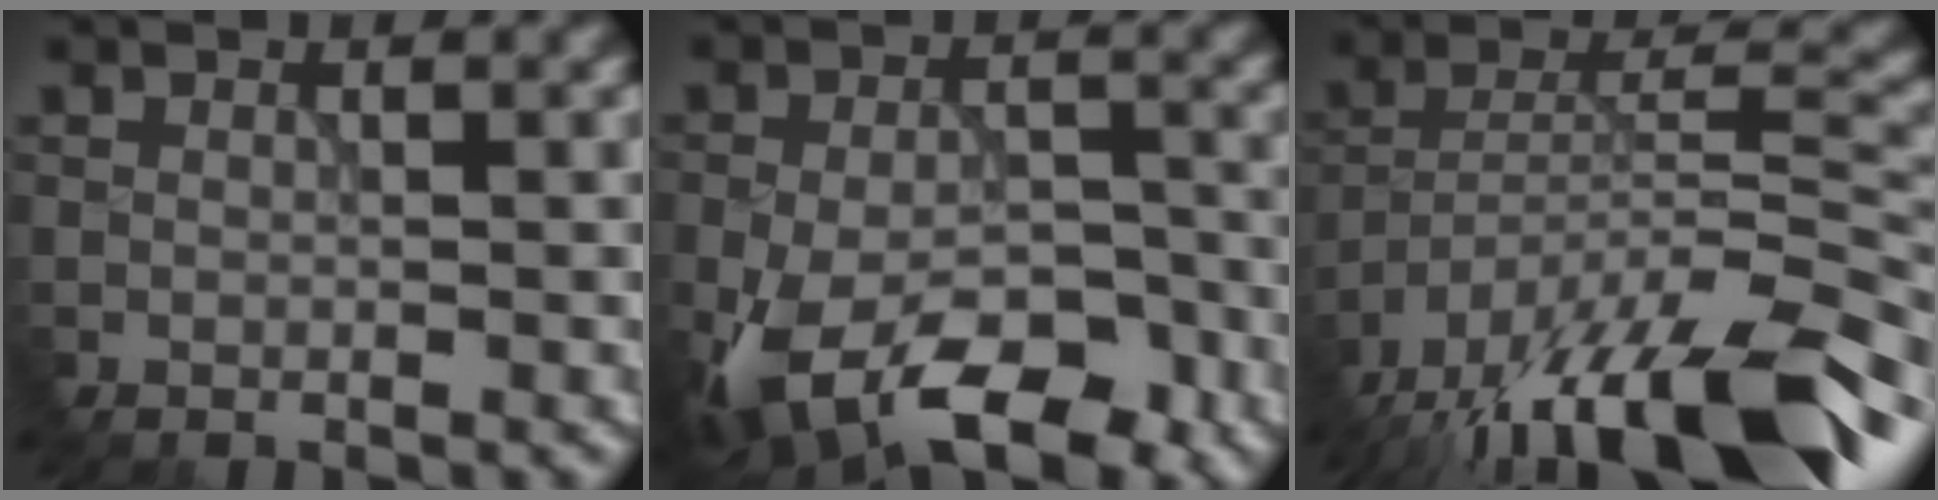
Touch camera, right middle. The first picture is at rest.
{"total": 11.8, "force": [-7.5, 5.2, 7.5], "torque": [-0.161, -0.034, -0.104]}
{"total": 17.2, "force": [-13.7, 4.2, 9.5], "torque": [-0.203, -0.008, -0.198]}